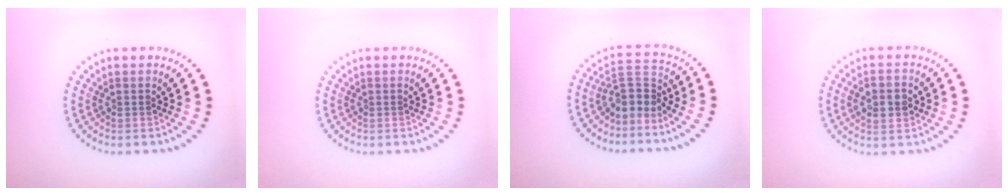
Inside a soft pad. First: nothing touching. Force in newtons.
{"total": 0.0}
{"total": 3.3, "press": 2.5, "slide": 2.2}
{"total": 3.8, "press": 3.8, "slide": 0.4}